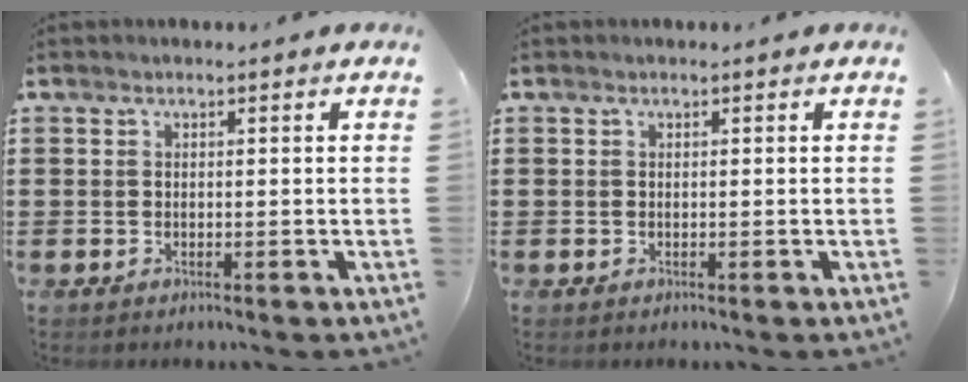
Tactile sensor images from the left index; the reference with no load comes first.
{"total": 0.0}